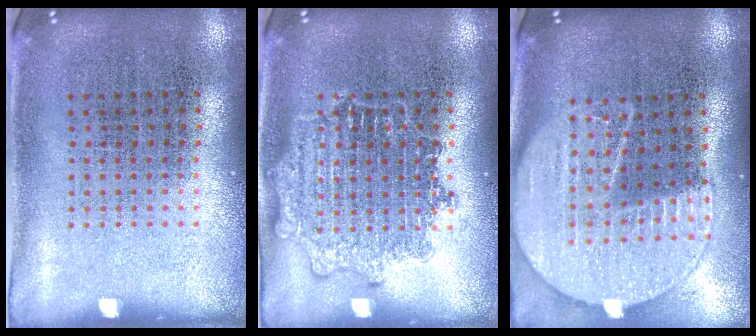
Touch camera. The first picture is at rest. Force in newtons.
{"total": 2.6, "press": 2.6, "slide": 0.4}
{"total": 2.0, "press": 1.8, "slide": 1.0}